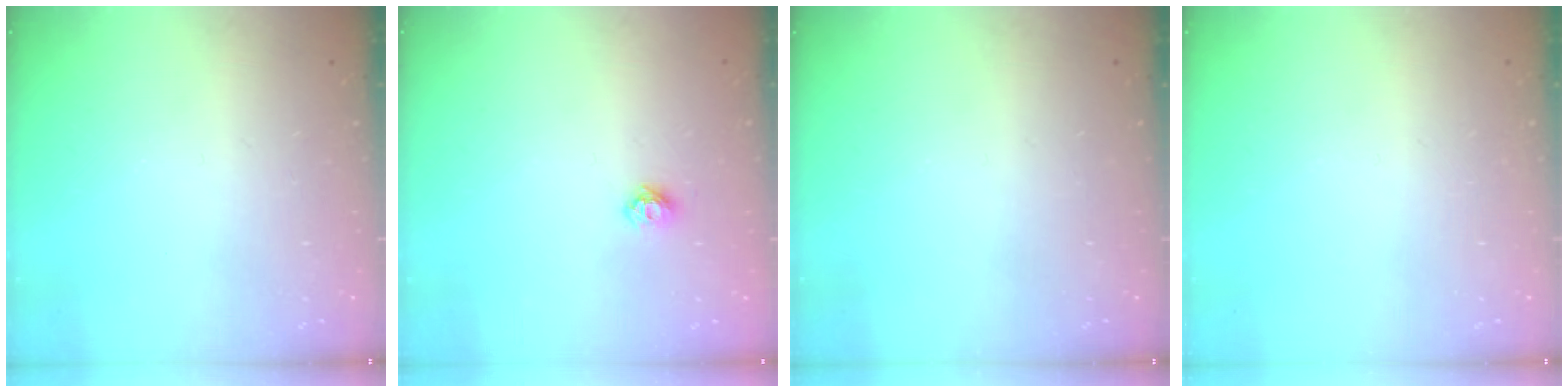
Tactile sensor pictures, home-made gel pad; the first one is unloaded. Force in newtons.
{"total": 5.8, "press": 5.8, "slide": 0.7}
{"total": 0.0}
{"total": 0.0}